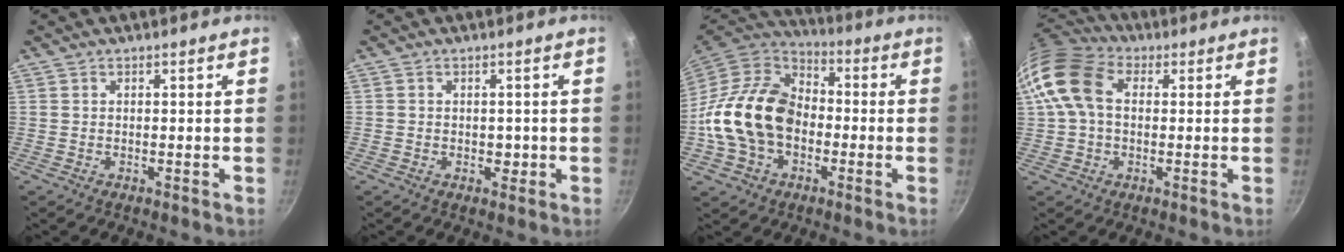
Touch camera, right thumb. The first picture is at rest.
{"total": 1.9, "force": [-0.3, 1.6, 1.0], "torque": [-0.006, 0.002, -0.004]}
{"total": 18.8, "force": [-2.7, 13.7, 12.6], "torque": [-0.202, 0.038, -0.060]}
{"total": 13.4, "force": [1.8, 9.3, 9.6], "torque": [-0.175, 0.021, 0.015]}